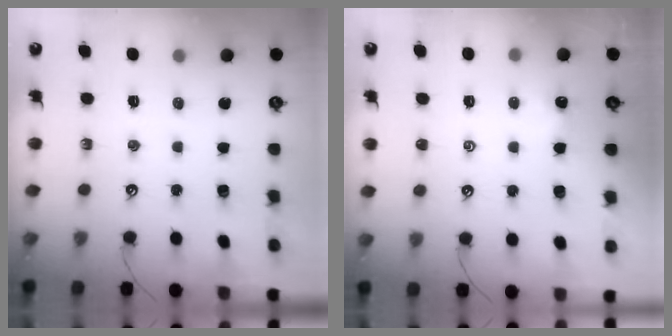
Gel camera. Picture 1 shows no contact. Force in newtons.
{"total": 0.6, "press": 0.5, "slide": 0.3}